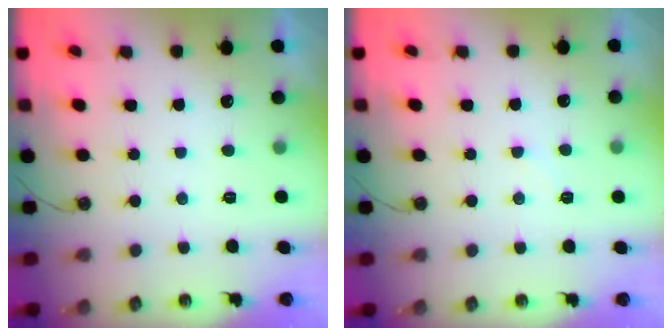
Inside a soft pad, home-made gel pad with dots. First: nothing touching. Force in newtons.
{"total": 6.7, "press": 6.6, "slide": 0.9}